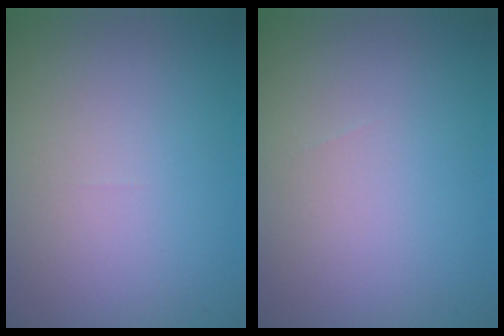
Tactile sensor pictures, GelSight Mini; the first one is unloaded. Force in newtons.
{"total": 0.0}